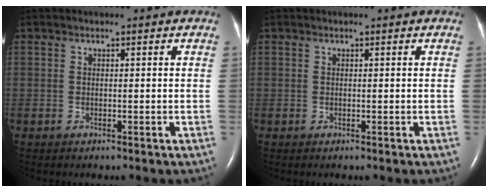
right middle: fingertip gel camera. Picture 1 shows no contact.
{"total": 0.0}